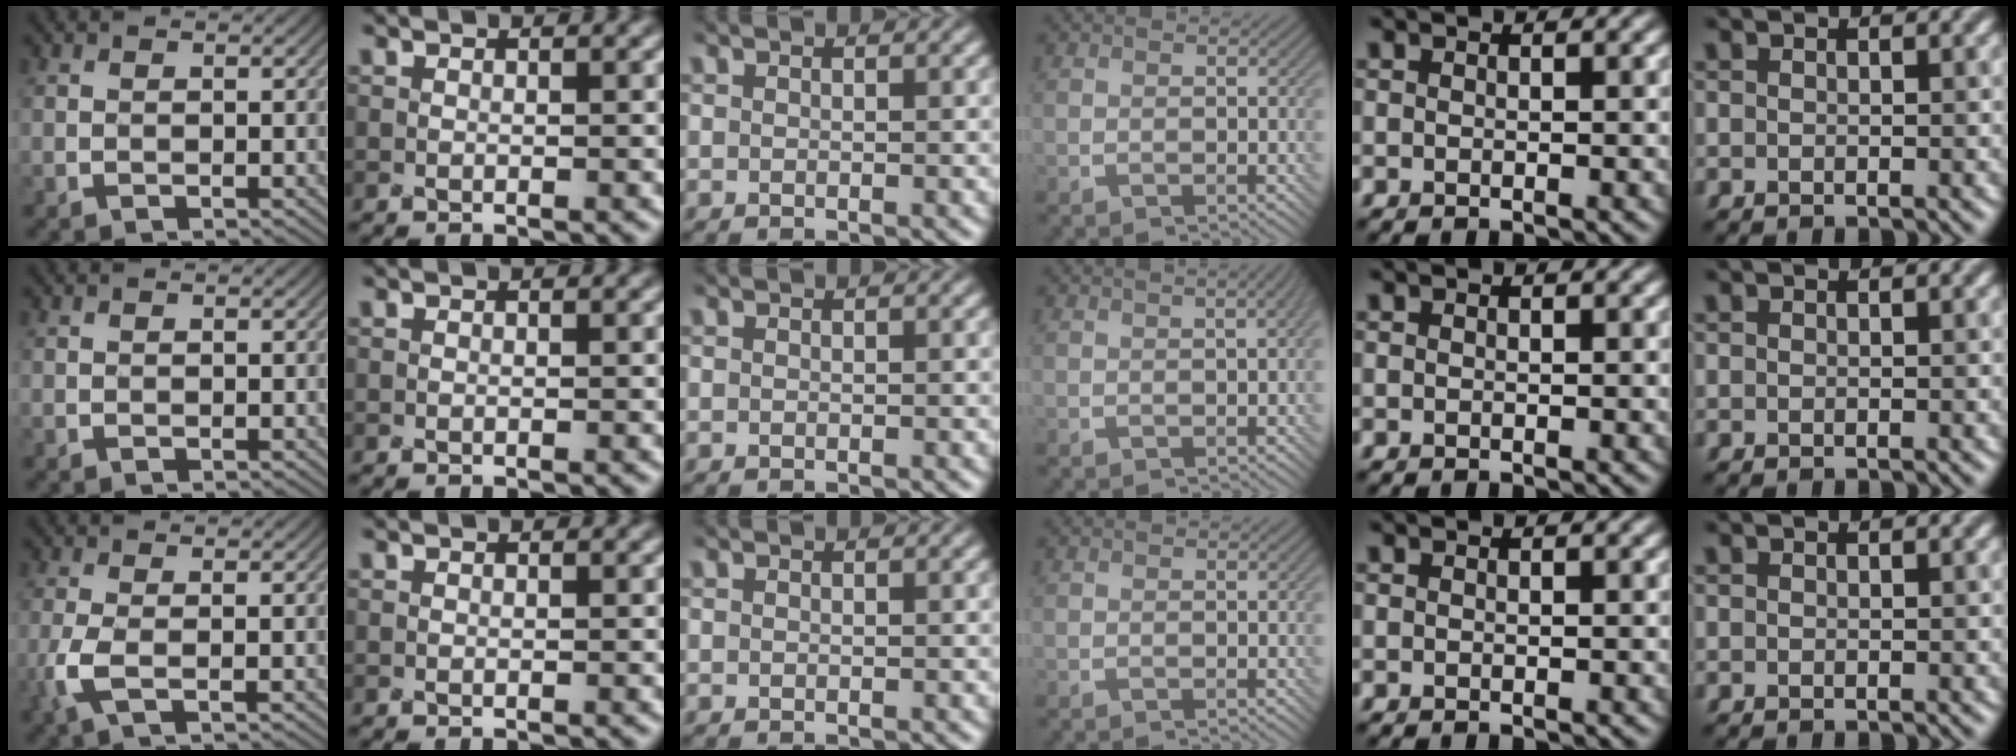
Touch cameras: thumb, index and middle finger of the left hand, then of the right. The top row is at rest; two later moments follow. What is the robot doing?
{"motion": "screw", "object": "bottle cap"}